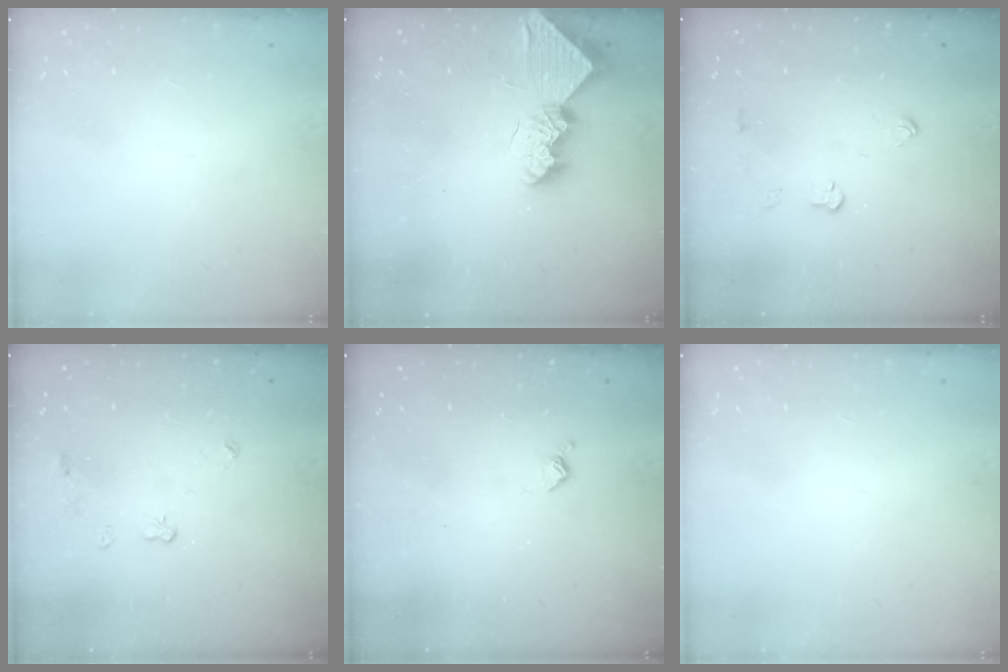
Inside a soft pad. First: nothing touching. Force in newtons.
{"total": 9.5, "press": 9.5, "slide": 0.9}
{"total": 3.9, "press": 3.9, "slide": 0.2}
{"total": 4.2, "press": 4.1, "slide": 0.4}
{"total": 3.2, "press": 3.2, "slide": 0.5}
{"total": 0.0}